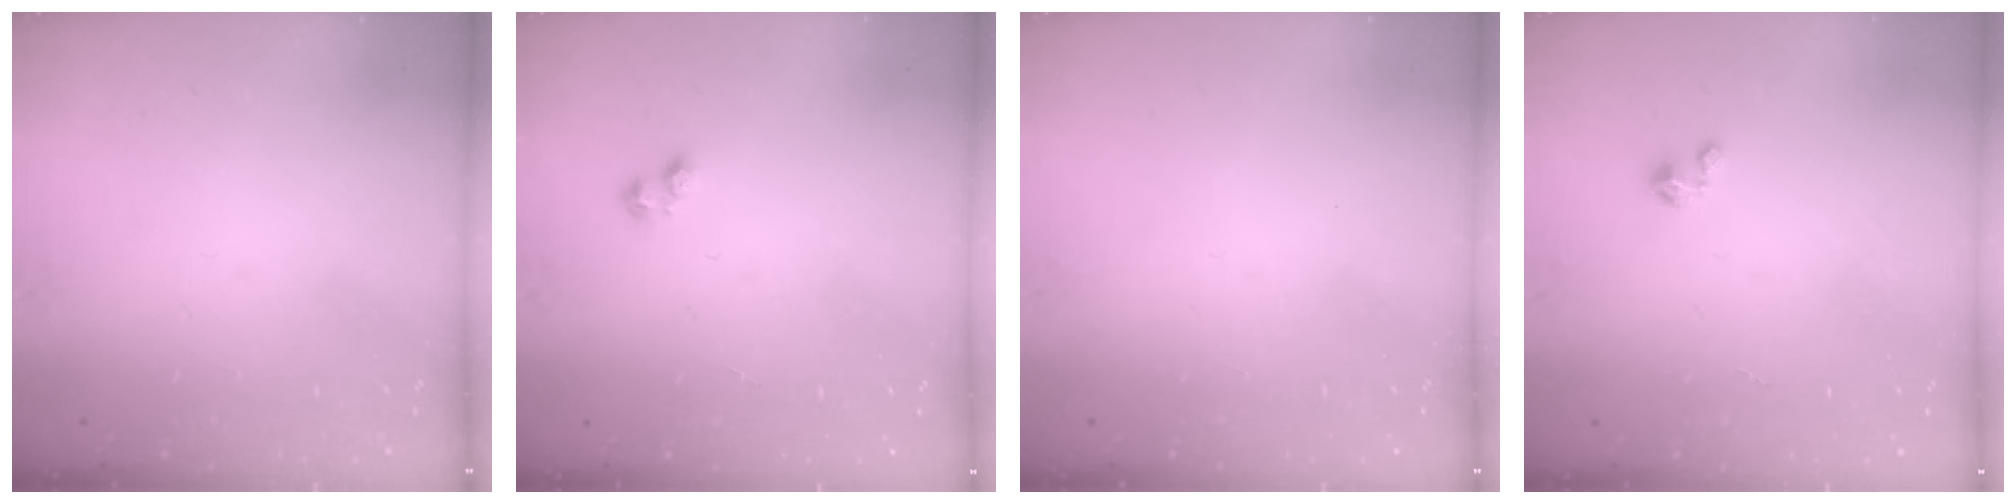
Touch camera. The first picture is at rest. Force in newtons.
{"total": 1.2, "press": 1.0, "slide": 0.6}
{"total": 0.0}
{"total": 1.5, "press": 1.5, "slide": 0.1}